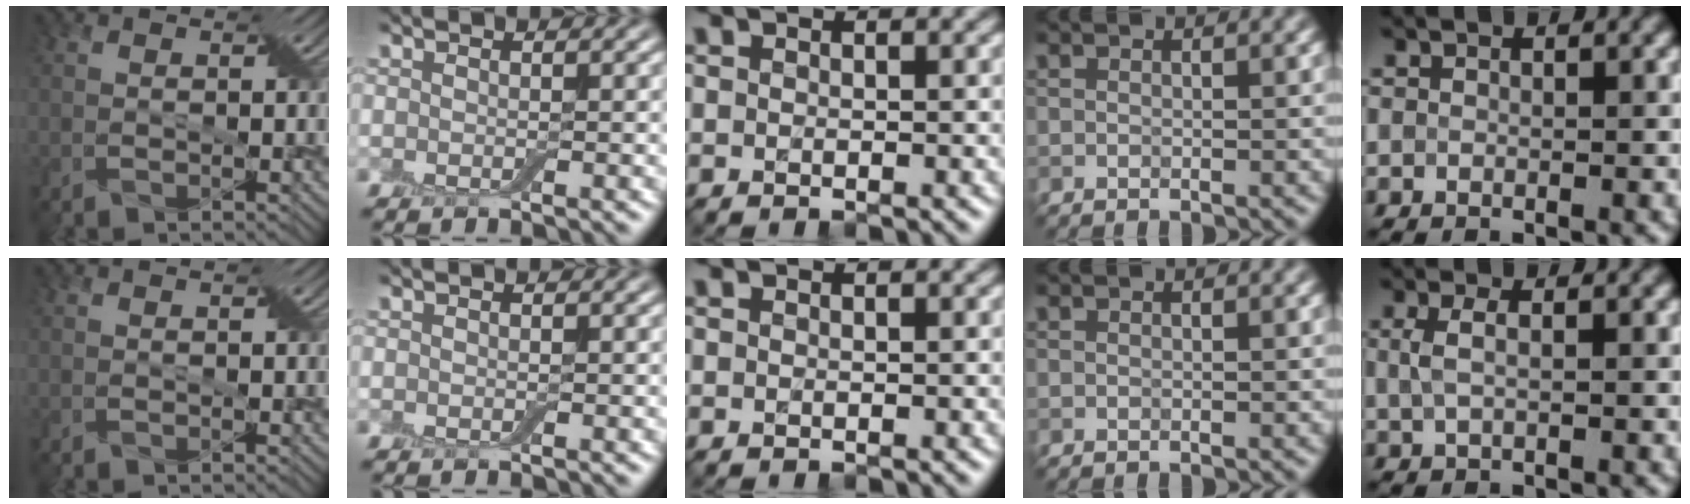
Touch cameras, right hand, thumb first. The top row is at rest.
{"little": {"total": 1.7, "force": [0.4, 0.6, 1.5], "torque": [-0.035, 0.002, 0.009]}}